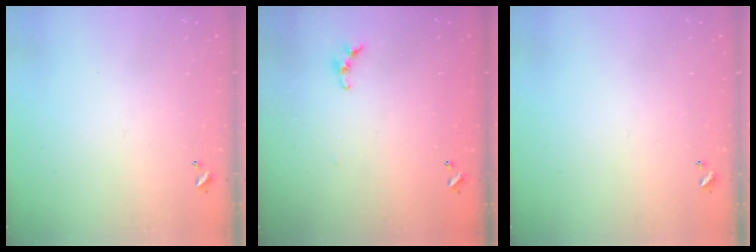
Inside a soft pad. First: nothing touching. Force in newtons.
{"total": 4.9, "press": 4.8, "slide": 0.2}
{"total": 0.0}